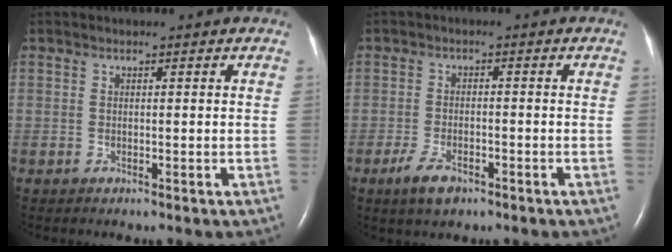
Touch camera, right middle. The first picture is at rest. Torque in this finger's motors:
{"motor_torque": [0.63, -0.72, 0.05, 0.04]}